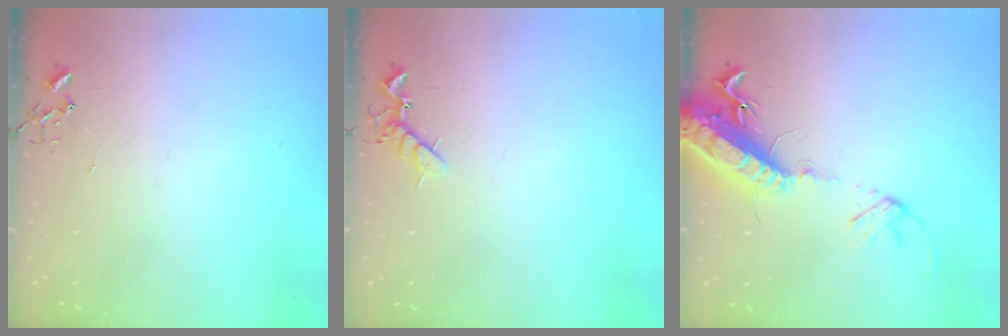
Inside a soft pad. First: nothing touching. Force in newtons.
{"total": 7.0, "press": 6.9, "slide": 1.1}
{"total": 17.8, "press": 17.3, "slide": 4.1}